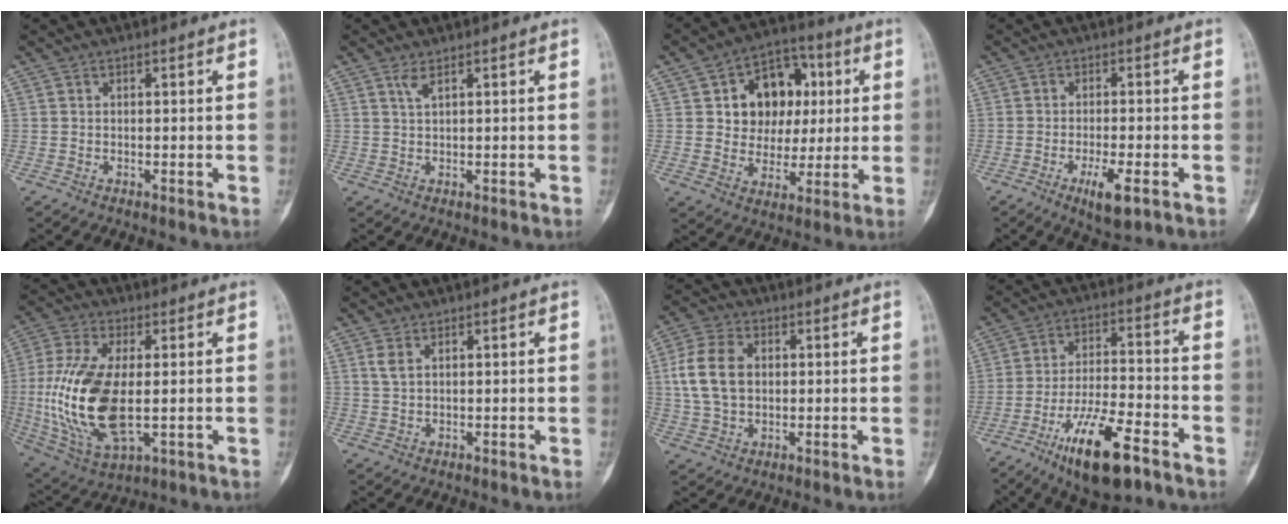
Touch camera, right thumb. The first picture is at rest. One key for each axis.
{"total": 1.6, "fx": 0.9, "fy": 0.2, "fz": 1.3, "tx": -0.032, "ty": -0.003, "tz": 0.023}
{"total": 14.5, "fx": 3.3, "fy": 11.2, "fz": 8.5, "tx": -0.073, "ty": 0.008, "tz": 0.055}
{"total": 6.2, "fx": -2.9, "fy": 1.8, "fz": 5.2, "tx": -0.091, "ty": -0.003, "tz": -0.042}
{"total": 19.2, "fx": -1.0, "fy": 9.1, "fz": 16.8, "tx": -0.363, "ty": -0.009, "tz": -0.007}
{"total": 1.7, "fx": 0.9, "fy": 0.8, "fz": 1.3, "tx": -0.029, "ty": 0.006, "tz": 0.025}
{"total": 8.1, "fx": 1.0, "fy": 5.7, "fz": 5.7, "tx": -0.112, "ty": 0.010, "tz": 0.021}
{"total": 15.7, "fx": -9.1, "fy": 5.2, "fz": 11.7, "tx": -0.199, "ty": 0.048, "tz": -0.151}